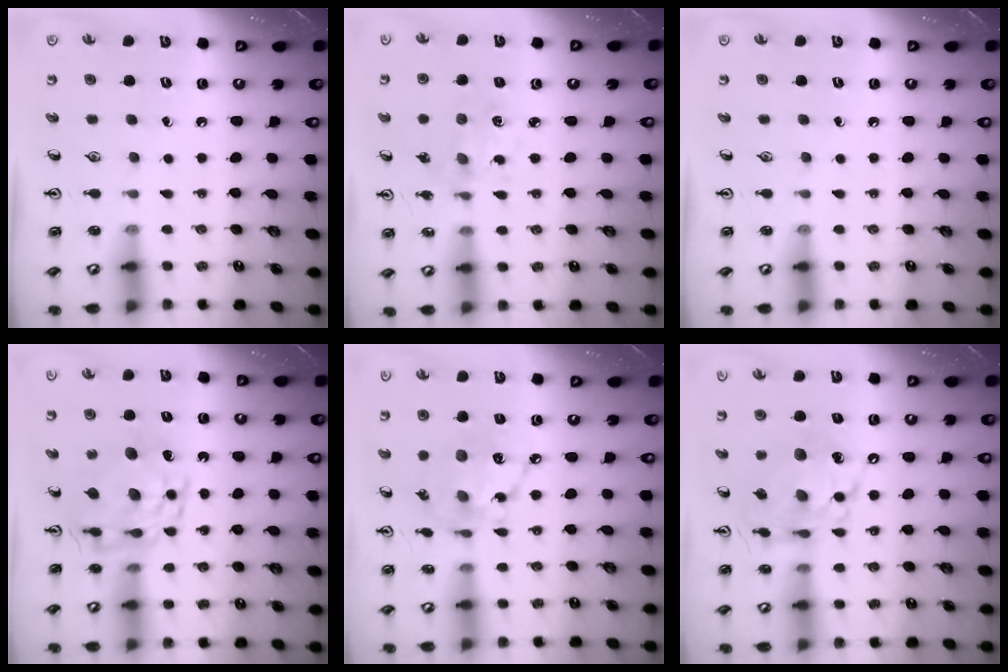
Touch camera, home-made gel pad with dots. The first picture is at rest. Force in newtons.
{"total": 1.9, "press": 1.9, "slide": 0.2}
{"total": 0.0}
{"total": 12.7, "press": 12.6, "slide": 1.6}
{"total": 12.8, "press": 12.8, "slide": 0.8}
{"total": 12.7, "press": 12.7, "slide": 1.0}